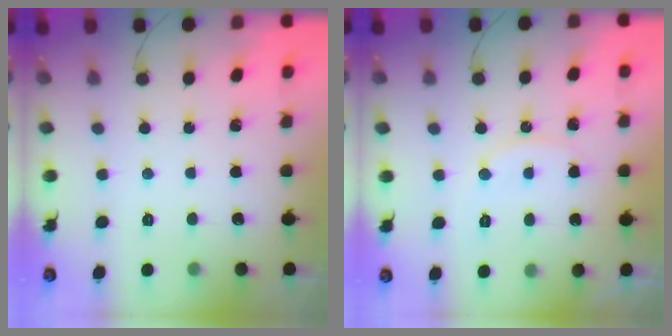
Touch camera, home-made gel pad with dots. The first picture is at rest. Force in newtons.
{"total": 7.7, "press": 7.7, "slide": 0.2}